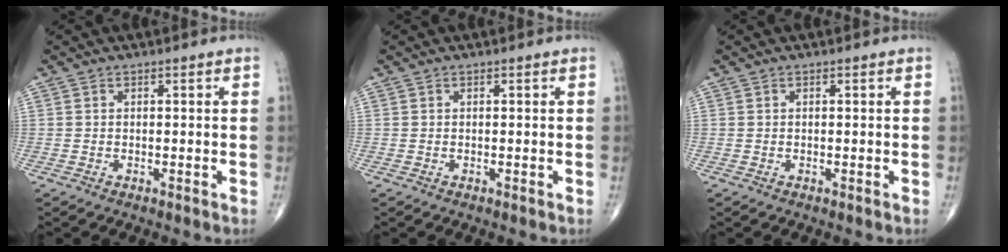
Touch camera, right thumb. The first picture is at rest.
{"total": 0.0}
{"total": 0.0}